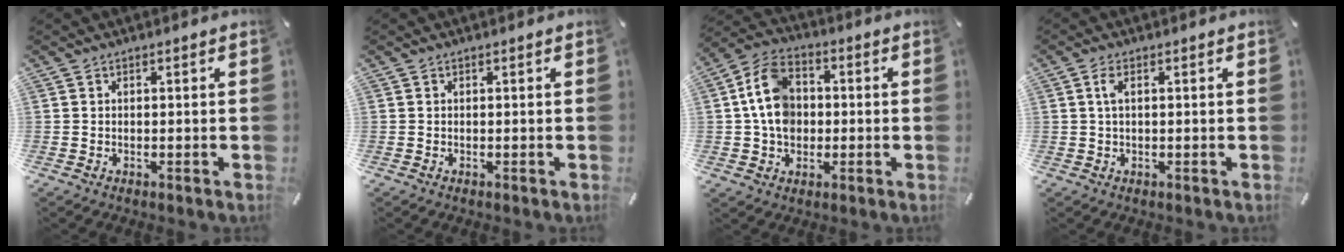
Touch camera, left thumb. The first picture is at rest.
{"total": 0.0}
{"total": 11.1, "force": [0.2, 9.1, 6.3], "torque": [-0.142, 0.022, 0.007]}
{"total": 2.3, "force": [0.5, 0.8, 2.0], "torque": [-0.042, 0.005, 0.007]}